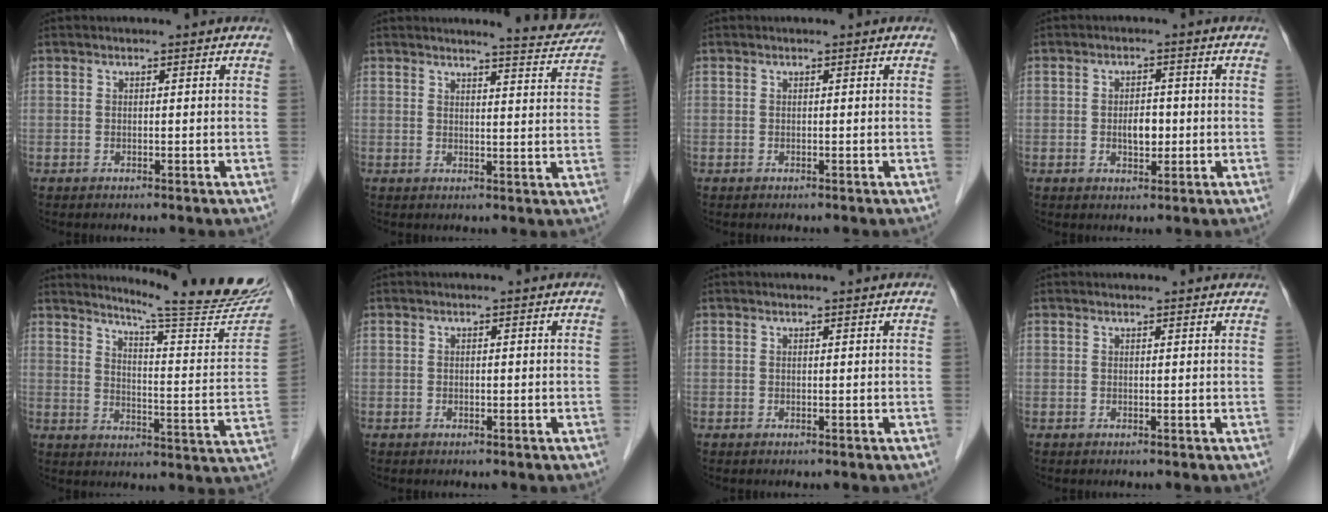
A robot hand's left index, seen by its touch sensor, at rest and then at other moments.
{"total": 6.2, "force": [6.1, 0.2, 1.0], "torque": [-0.022, -0.020, 0.064]}
{"total": 0.0}
{"total": 3.2, "force": [-0.4, 1.8, 2.7], "torque": [-0.044, 0.002, -0.003]}
{"total": 21.5, "force": [19.5, 0.1, 8.9], "torque": [-0.126, -0.098, 0.240]}
{"total": 0.0}
{"total": 0.9, "force": [0.8, -0.1, 0.2], "torque": [-0.010, 0.002, 0.013]}
{"total": 2.9, "force": [2.8, 0.4, 0.5], "torque": [-0.013, 0.008, 0.025]}